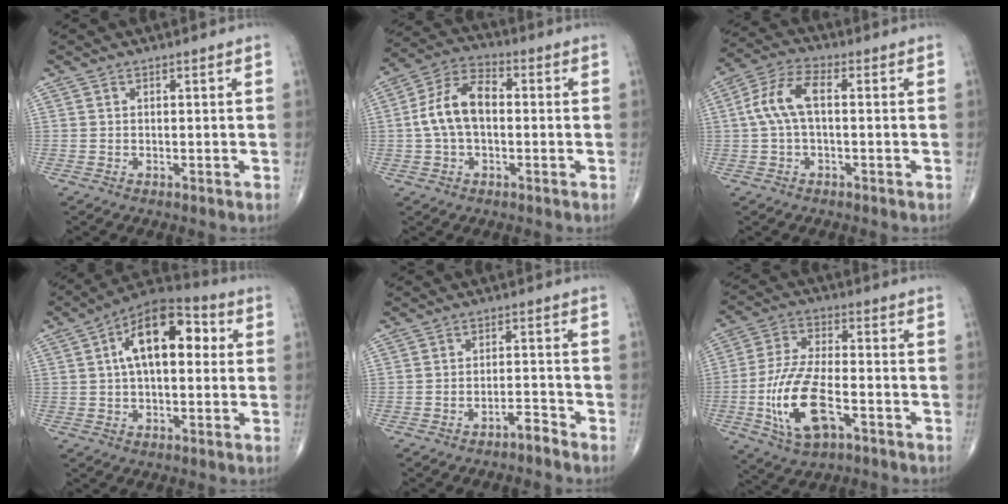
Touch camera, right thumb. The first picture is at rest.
{"total": 10.4, "force": [-0.1, 6.1, 8.4], "torque": [-0.163, 0.033, -0.009]}
{"total": 7.9, "force": [0.4, 3.6, 7.0], "torque": [-0.157, 0.028, 0.003]}
{"total": 15.0, "force": [2.9, 7.7, 12.5], "torque": [-0.188, 0.030, 0.038]}
{"total": 2.5, "force": [-2.3, 0.5, 1.1], "torque": [-0.015, 0.023, -0.037]}
{"total": 14.2, "force": [-4.8, 6.4, 11.8], "torque": [-0.242, 0.019, -0.084]}